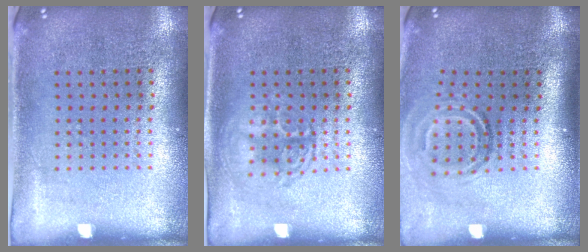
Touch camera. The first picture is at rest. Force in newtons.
{"total": 1.1, "press": 1.1, "slide": 0.2}
{"total": 1.9, "press": 1.1, "slide": 1.5}